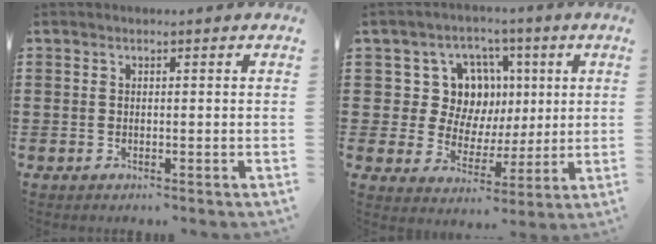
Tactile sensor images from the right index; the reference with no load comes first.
{"total": 9.6, "force": [2.7, 8.2, 4.2], "torque": [-0.094, 0.008, 0.056]}